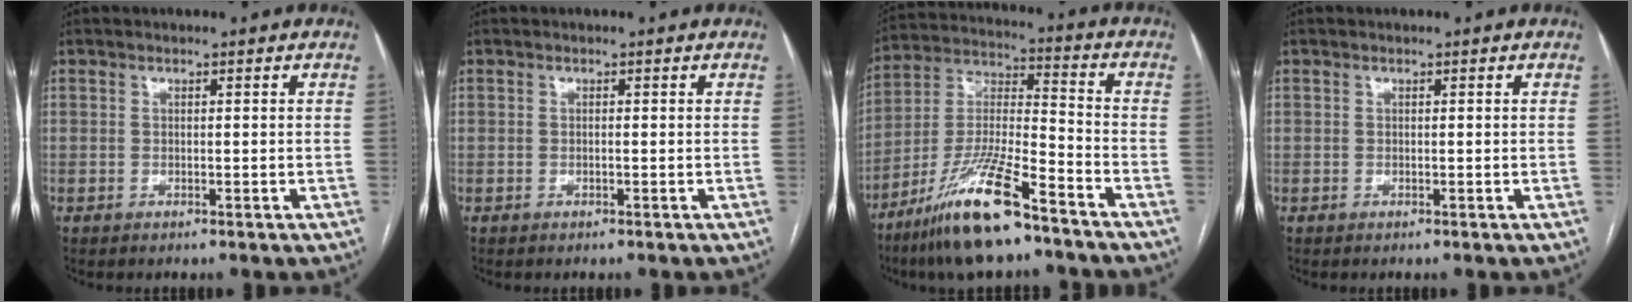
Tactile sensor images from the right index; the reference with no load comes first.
{"total": 0.0}
{"total": 15.6, "force": [-10.7, 2.0, 11.2], "torque": [-0.235, -0.021, -0.197]}
{"total": 0.0}